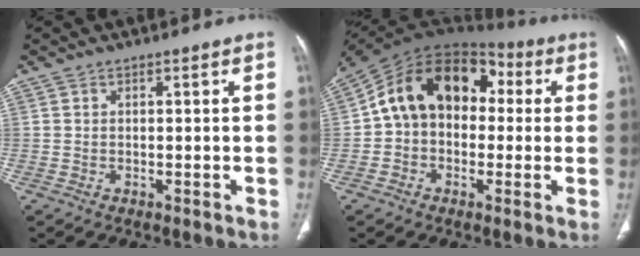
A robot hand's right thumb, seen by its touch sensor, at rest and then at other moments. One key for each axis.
{"total": 16.7, "fx": 1.8, "fy": 12.1, "fz": 11.4, "tx": -0.151, "ty": 0.053, "tz": 0.015}